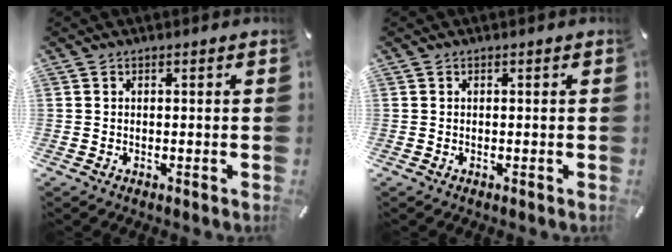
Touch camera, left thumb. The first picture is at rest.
{"total": 0.0}